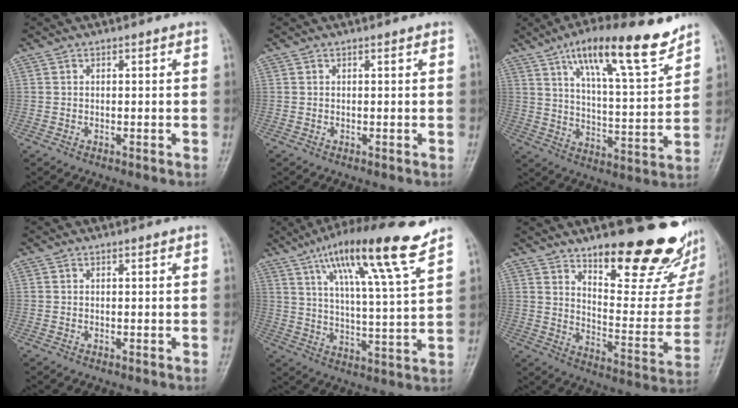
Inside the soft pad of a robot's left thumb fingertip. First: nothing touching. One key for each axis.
{"total": 0.0}
{"total": 17.8, "fx": 11.7, "fy": 4.5, "fz": 12.6, "tx": -0.173, "ty": -0.054, "tz": 0.193}
{"total": 0.0}
{"total": 17.7, "fx": 11.4, "fy": 1.8, "fz": 13.5, "tx": -0.211, "ty": -0.045, "tz": 0.185}
{"total": 25.3, "fx": 16.7, "fy": 8.6, "fz": 16.9, "tx": -0.180, "ty": -0.103, "tz": 0.241}